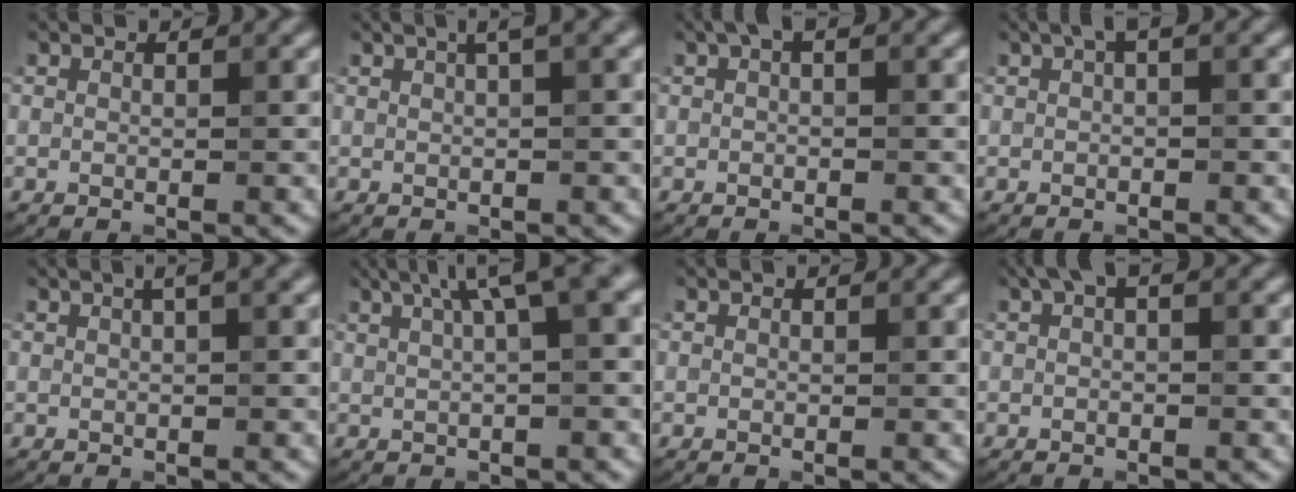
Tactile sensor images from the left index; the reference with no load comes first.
{"total": 2.4, "force": [1.1, 0.5, 2.1], "torque": [-0.026, 0.008, 0.013]}
{"total": 1.0, "force": [0.3, 0.4, 0.9], "torque": [-0.017, 0.005, 0.004]}
{"total": 1.2, "force": [0.3, 0.3, 1.1], "torque": [-0.017, 0.006, 0.006]}
{"total": 2.1, "force": [1.0, 0.5, 1.8], "torque": [-0.022, 0.004, 0.010]}
{"total": 6.7, "force": [3.1, 1.7, 5.7], "torque": [-0.057, 0.028, 0.044]}
{"total": 0.0}
{"total": 1.5, "force": [0.4, 0.5, 1.3], "torque": [-0.023, 0.007, 0.006]}